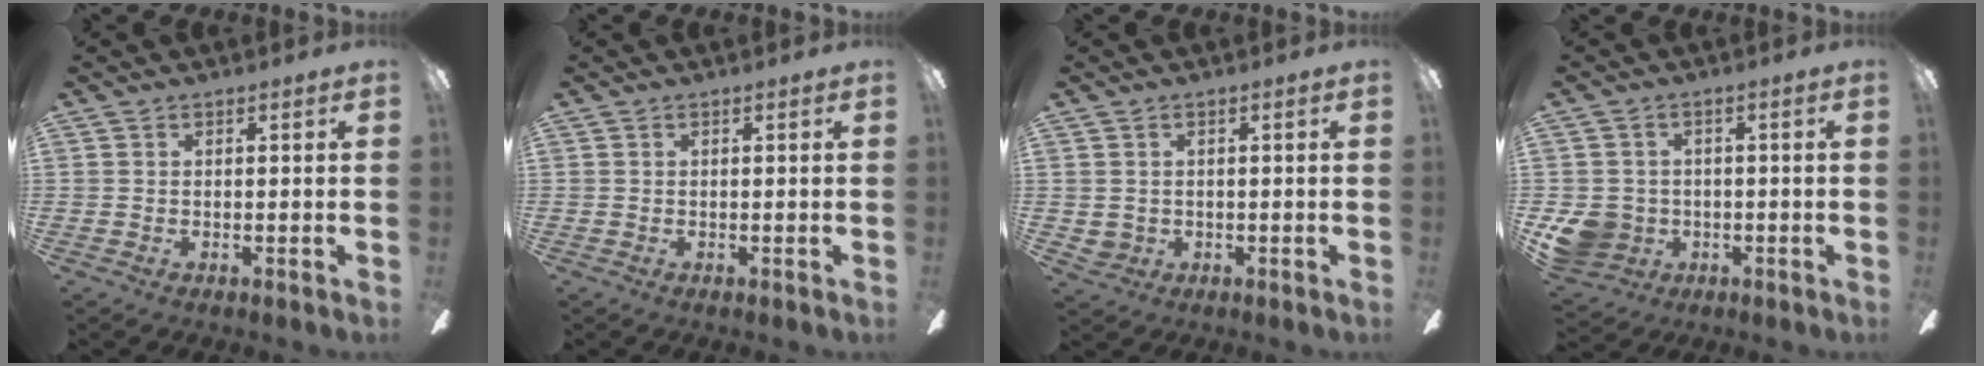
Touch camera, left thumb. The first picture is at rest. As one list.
[{"total": 0.0}, {"total": 2.1, "force": [0.5, 1.9, 0.4], "torque": [-0.012, 0.004, 0.010]}, {"total": 7.8, "force": [-2.0, 7.1, 2.6], "torque": [-0.067, 0.014, -0.036]}]